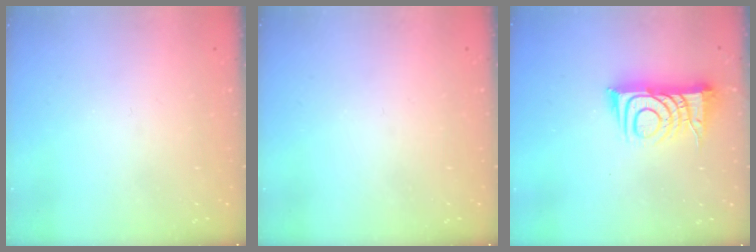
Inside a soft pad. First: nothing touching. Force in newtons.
{"total": 0.0}
{"total": 12.0, "press": 11.9, "slide": 1.0}